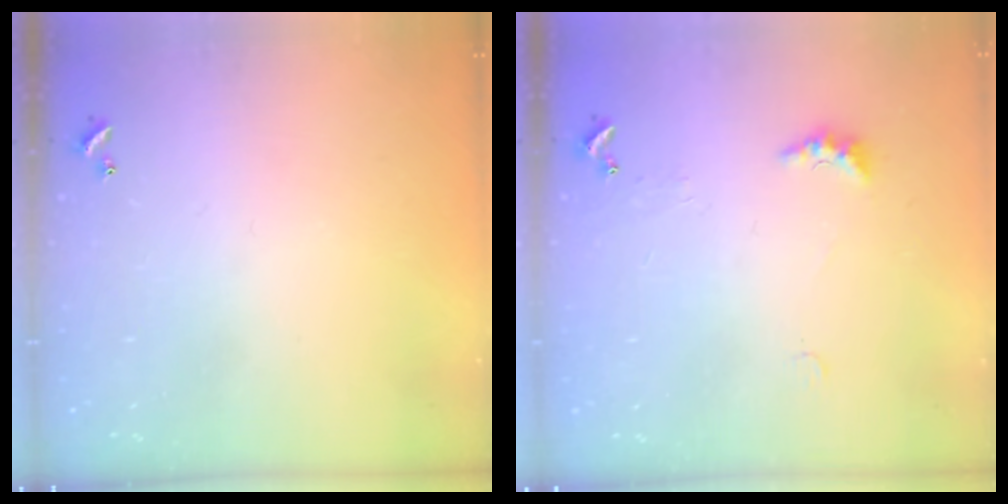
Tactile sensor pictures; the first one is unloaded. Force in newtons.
{"total": 2.7, "press": 2.6, "slide": 0.6}